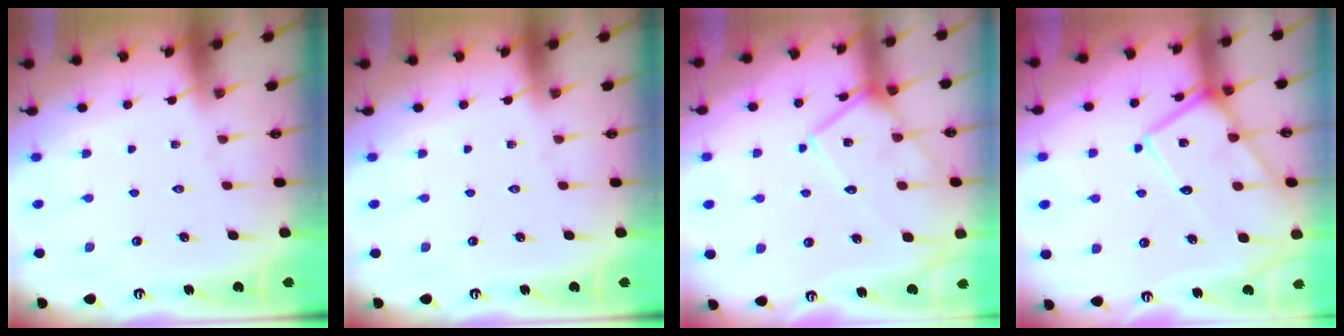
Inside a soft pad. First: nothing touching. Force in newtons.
{"total": 0.0}
{"total": 15.2, "press": 15.2, "slide": 1.1}
{"total": 15.1, "press": 15.0, "slide": 1.4}